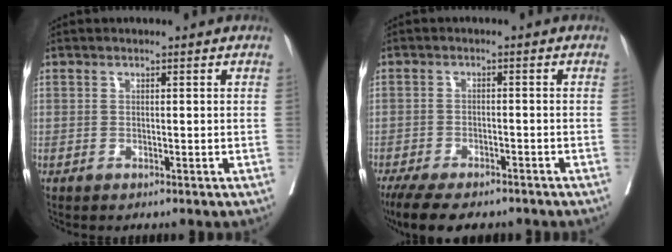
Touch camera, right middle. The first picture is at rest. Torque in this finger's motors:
{"motor_torque": [0.97, -0.95, 0.13, 0.08]}